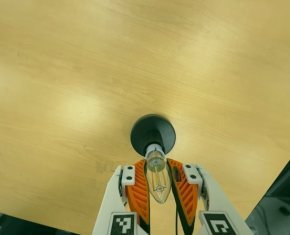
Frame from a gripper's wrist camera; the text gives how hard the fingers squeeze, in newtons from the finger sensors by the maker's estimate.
{"total": 22.3, "left": 21.8, "right": 22.8}